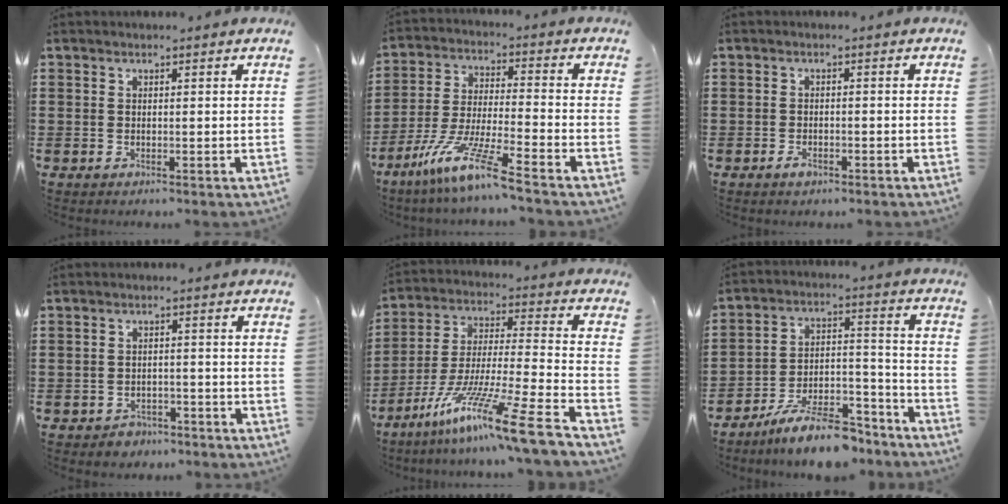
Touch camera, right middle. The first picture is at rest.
{"total": 10.3, "force": [-8.0, -0.3, 6.5], "torque": [-0.148, -0.013, -0.162]}
{"total": 1.6, "force": [-1.1, 0.6, 1.0], "torque": [-0.021, -0.003, -0.020]}
{"total": 2.2, "force": [-2.0, 0.8, 0.0], "torque": [-0.009, 0.001, -0.043]}
{"total": 14.9, "force": [-11.2, -0.9, 9.8], "torque": [-0.183, 0.006, -0.211]}
{"total": 11.0, "force": [-9.7, 2.0, 4.9], "torque": [-0.078, 0.034, -0.182]}